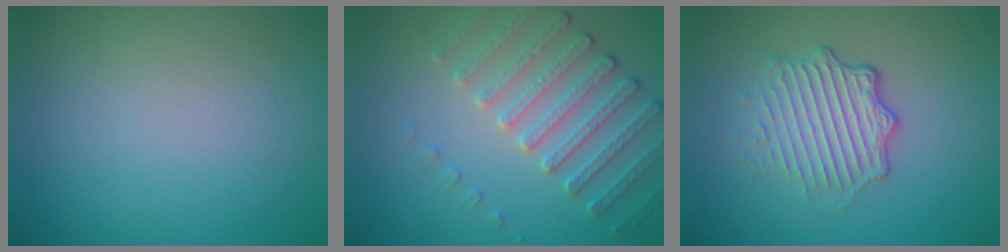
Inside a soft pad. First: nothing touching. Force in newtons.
{"total": 4.0, "press": 3.7, "slide": 1.6}
{"total": 4.8, "press": 3.4, "slide": 3.4}